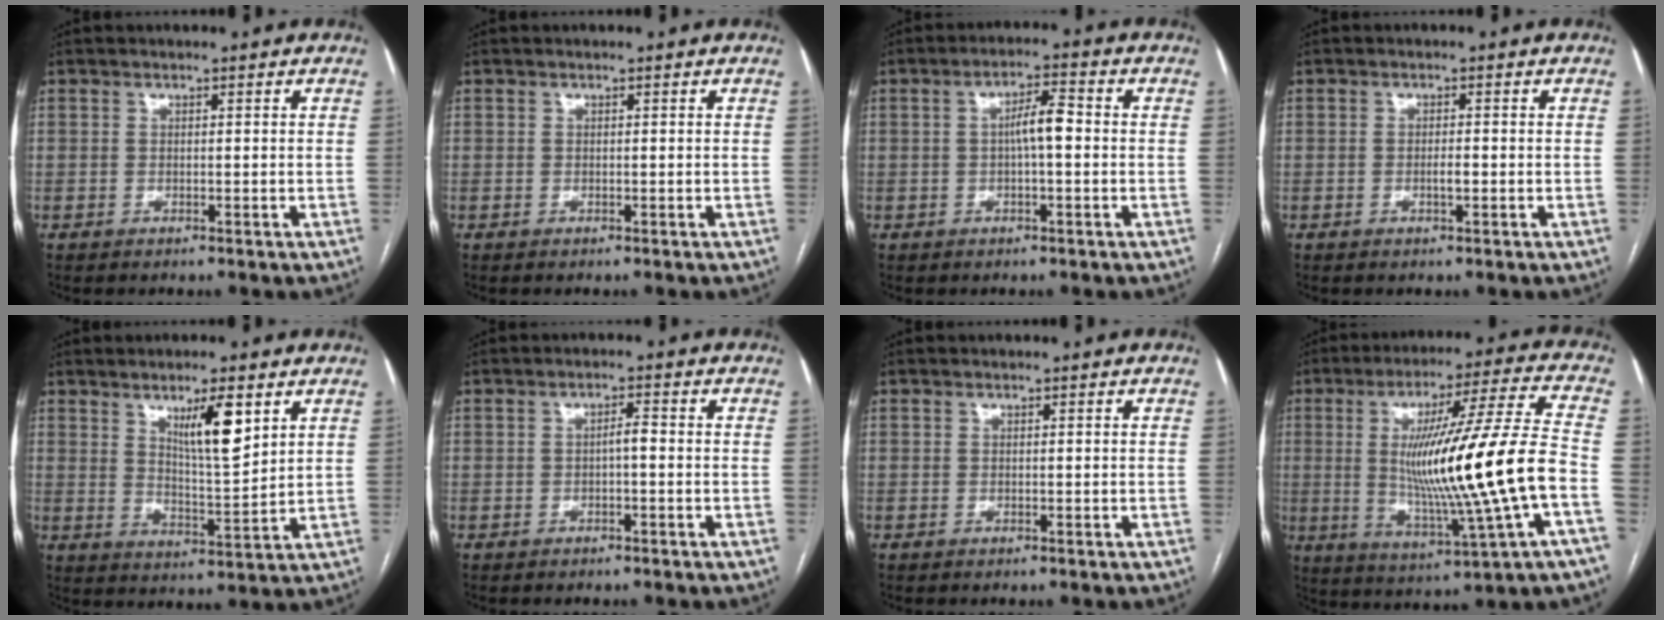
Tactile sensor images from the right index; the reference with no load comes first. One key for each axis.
{"total": 0.0}
{"total": 4.5, "fx": -0.1, "fy": 0.8, "fz": 4.4, "tx": -0.077, "ty": 0.014, "tz": -0.002}
{"total": 1.5, "fx": -0.4, "fy": 0.3, "fz": 1.4, "tx": -0.027, "ty": 0.000, "tz": -0.007}
{"total": 7.9, "fx": 4.0, "fy": 1.2, "fz": 6.7, "tx": -0.117, "ty": -0.011, "tz": 0.072}
{"total": 1.8, "fx": -0.3, "fy": 0.4, "fz": 1.7, "tx": -0.028, "ty": 0.005, "tz": -0.006}
{"total": 0.0}
{"total": 20.4, "fx": -2.2, "fy": -1.1, "fz": 20.2, "tx": -0.352, "ty": -0.007, "tz": -0.040}